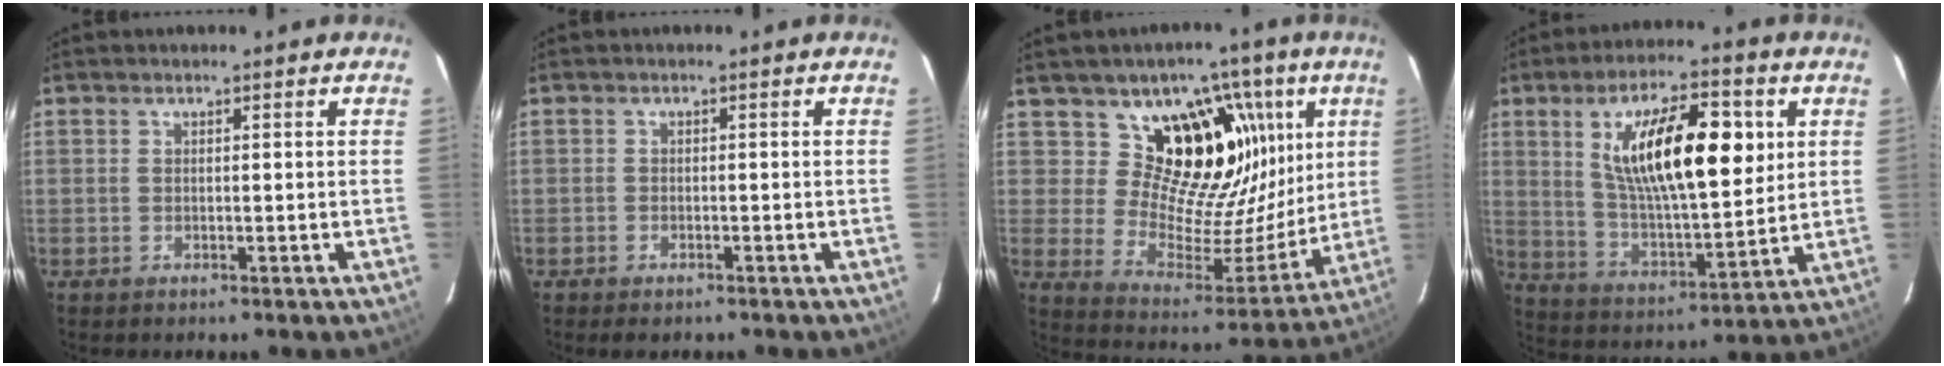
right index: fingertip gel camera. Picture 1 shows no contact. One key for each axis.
{"total": 2.3, "fx": -1.8, "fy": 1.2, "fz": 0.9, "tx": -0.023, "ty": -0.004, "tz": -0.029}
{"total": 19.8, "fx": 9.7, "fy": 14.3, "fz": 9.6, "tx": -0.156, "ty": -0.026, "tz": 0.175}
{"total": 19.2, "fx": 5.8, "fy": 6.7, "fz": 17.0, "tx": -0.290, "ty": 0.009, "tz": 0.108}